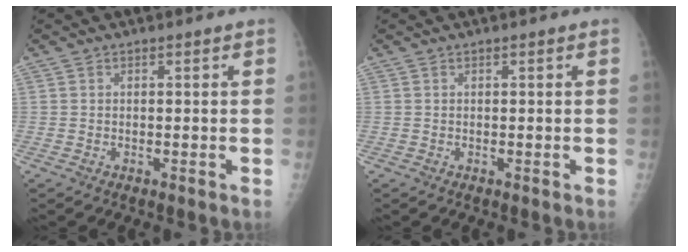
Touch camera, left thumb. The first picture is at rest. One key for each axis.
{"total": 0.0}